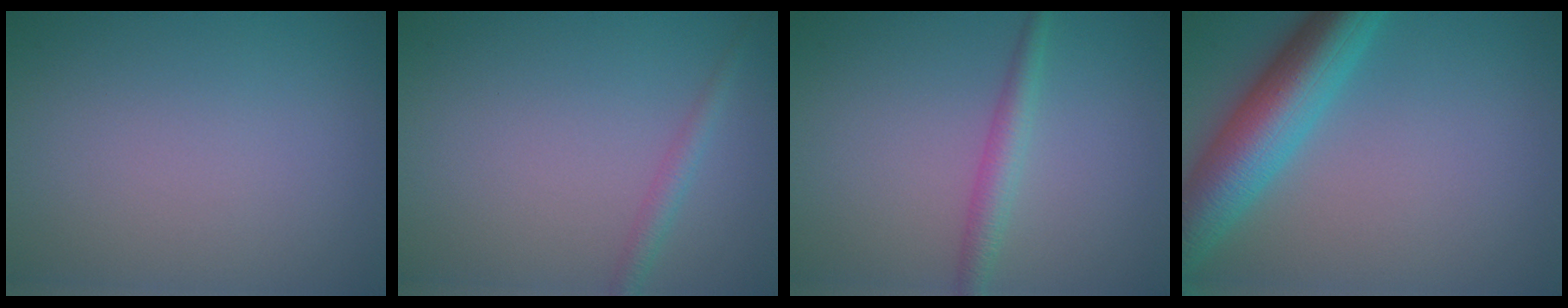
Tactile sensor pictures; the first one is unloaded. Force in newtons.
{"total": 1.5, "press": 1.5, "slide": 0.0}
{"total": 2.2, "press": 2.2, "slide": 0.1}
{"total": 7.7, "press": 7.7, "slide": 0.2}